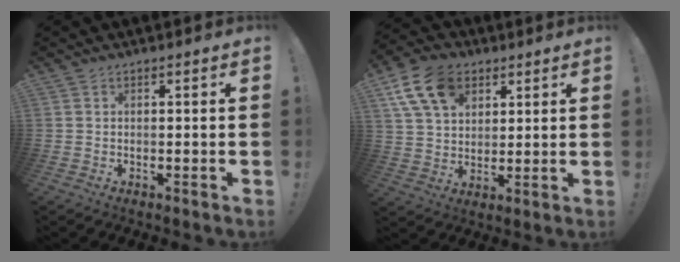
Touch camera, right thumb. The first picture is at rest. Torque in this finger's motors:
{"motor_torque": [0.21, 0.24, 0.56, 0.29, 0.43]}